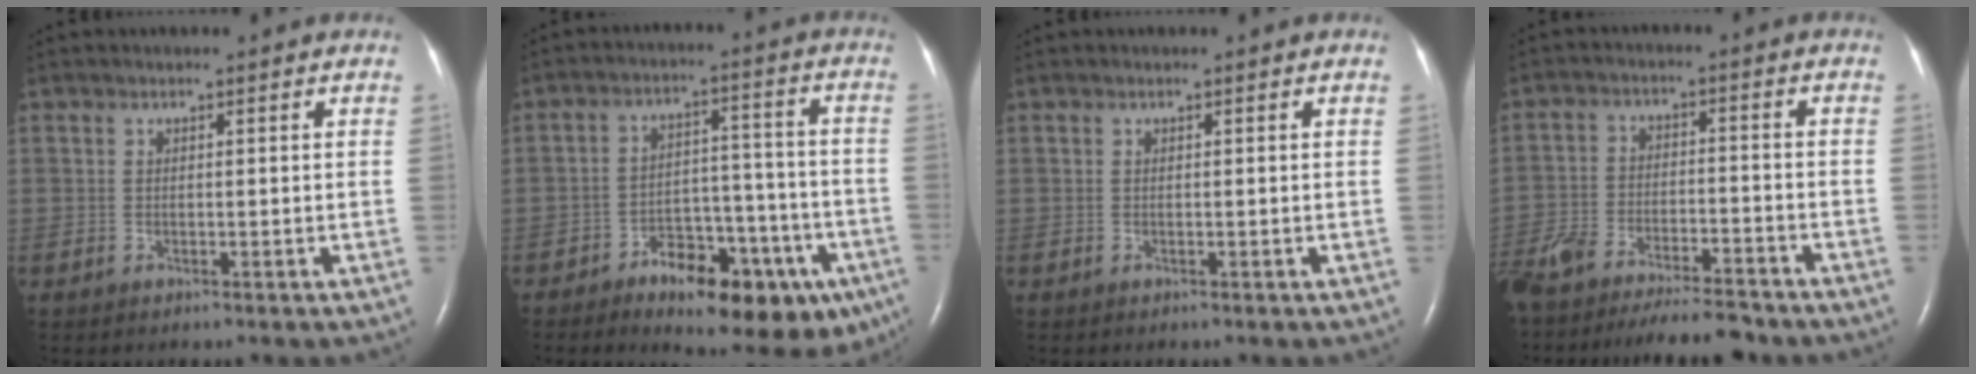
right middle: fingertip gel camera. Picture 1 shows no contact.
{"total": 16.4, "force": [-9.2, 6.7, 11.8], "torque": [-0.122, 0.029, -0.122]}
{"total": 0.0}
{"total": 18.5, "force": [-16.3, 3.4, 8.1], "torque": [-0.174, -0.026, -0.251]}